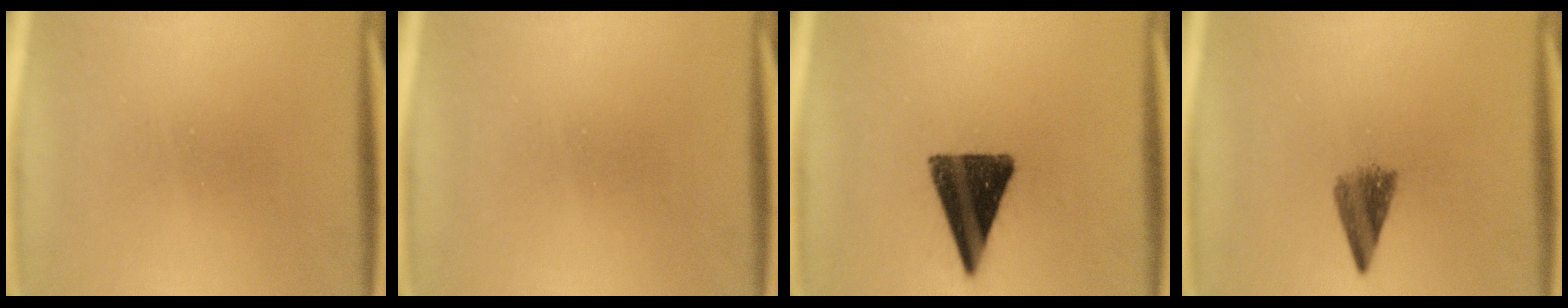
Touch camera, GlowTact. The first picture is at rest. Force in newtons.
{"total": 0.0}
{"total": 13.3}
{"total": 4.0}